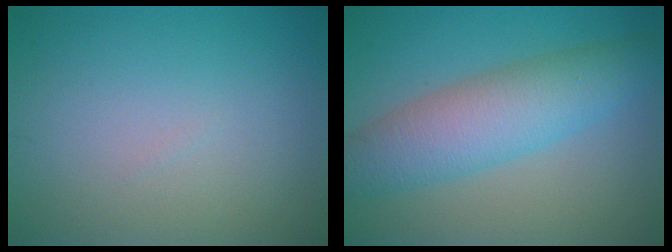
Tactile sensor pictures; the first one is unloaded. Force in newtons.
{"total": 6.5, "press": 6.5, "slide": 0.0}